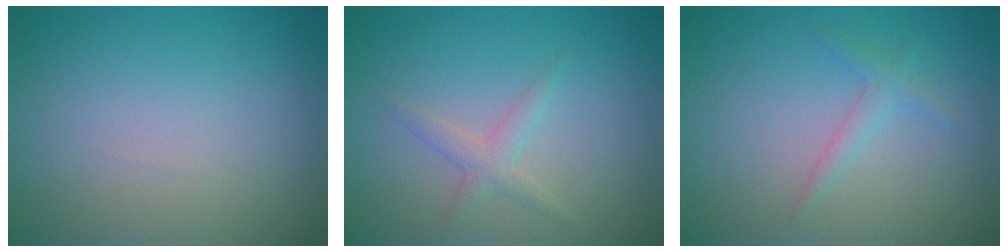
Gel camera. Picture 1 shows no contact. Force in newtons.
{"total": 1.6, "press": 1.6, "slide": 0.0}
{"total": 1.4, "press": 1.4, "slide": 0.0}